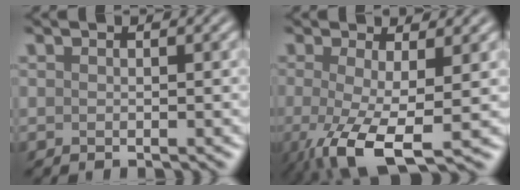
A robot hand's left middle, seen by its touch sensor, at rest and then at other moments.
{"total": 6.2, "force": [-2.0, 1.3, 5.7], "torque": [-0.115, -0.011, -0.022]}